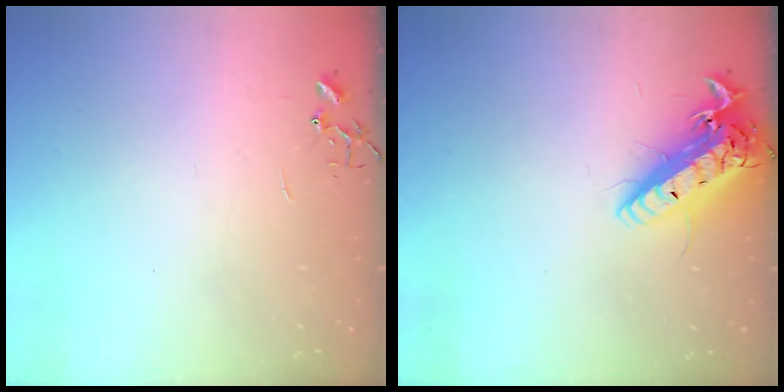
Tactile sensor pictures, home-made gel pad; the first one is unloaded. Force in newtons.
{"total": 17.4, "press": 16.9, "slide": 4.1}